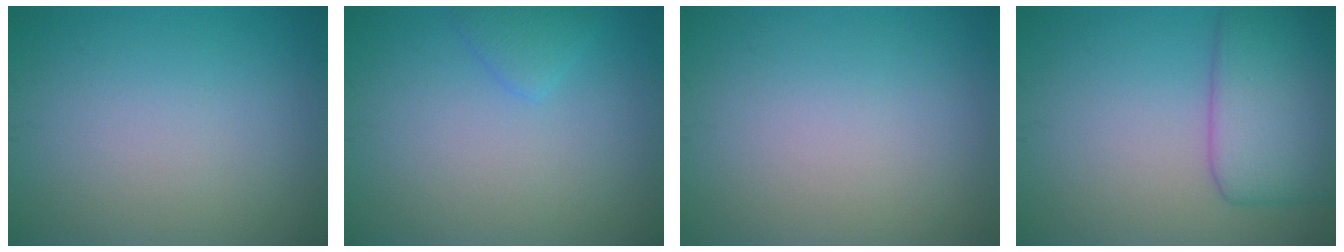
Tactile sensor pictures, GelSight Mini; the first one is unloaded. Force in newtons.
{"total": 1.5, "press": 1.5, "slide": 0.1}
{"total": 0.0}
{"total": 6.5, "press": 6.4, "slide": 0.2}